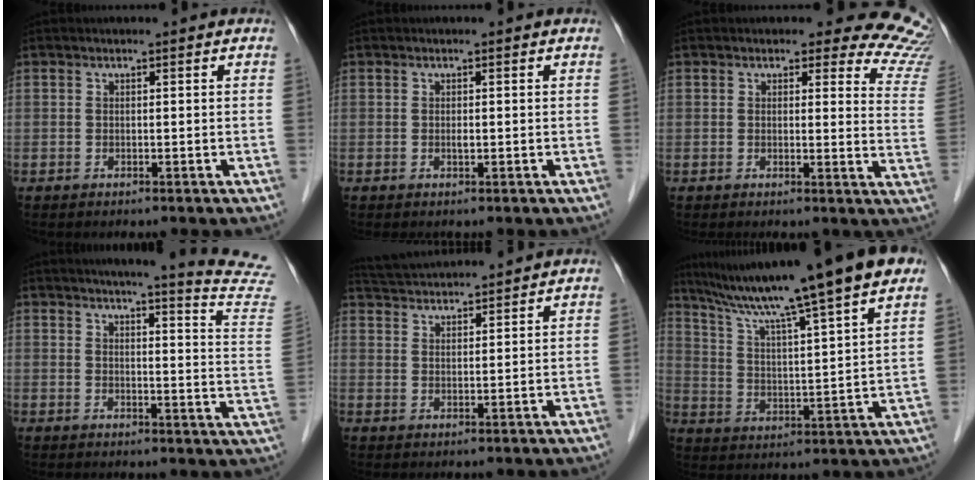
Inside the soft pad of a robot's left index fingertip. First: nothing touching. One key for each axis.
{"total": 0.6, "fx": -0.1, "fy": 0.2, "fz": 0.5, "tx": -0.011, "ty": -0.001, "tz": -0.001}
{"total": 11.9, "fx": 11.4, "fy": 2.9, "fz": 2.1, "tx": 0.022, "ty": -0.098, "tz": 0.073}
{"total": 16.9, "fx": 15.3, "fy": -1.3, "fz": 7.0, "tx": -0.089, "ty": -0.092, "tz": 0.157}
{"total": 7.8, "fx": 7.6, "fy": -0.3, "fz": 1.7, "tx": -0.040, "ty": 0.031, "tz": 0.123}
{"total": 21.3, "fx": 16.5, "fy": -0.7, "fz": 13.4, "tx": -0.212, "ty": 0.010, "tz": 0.246}